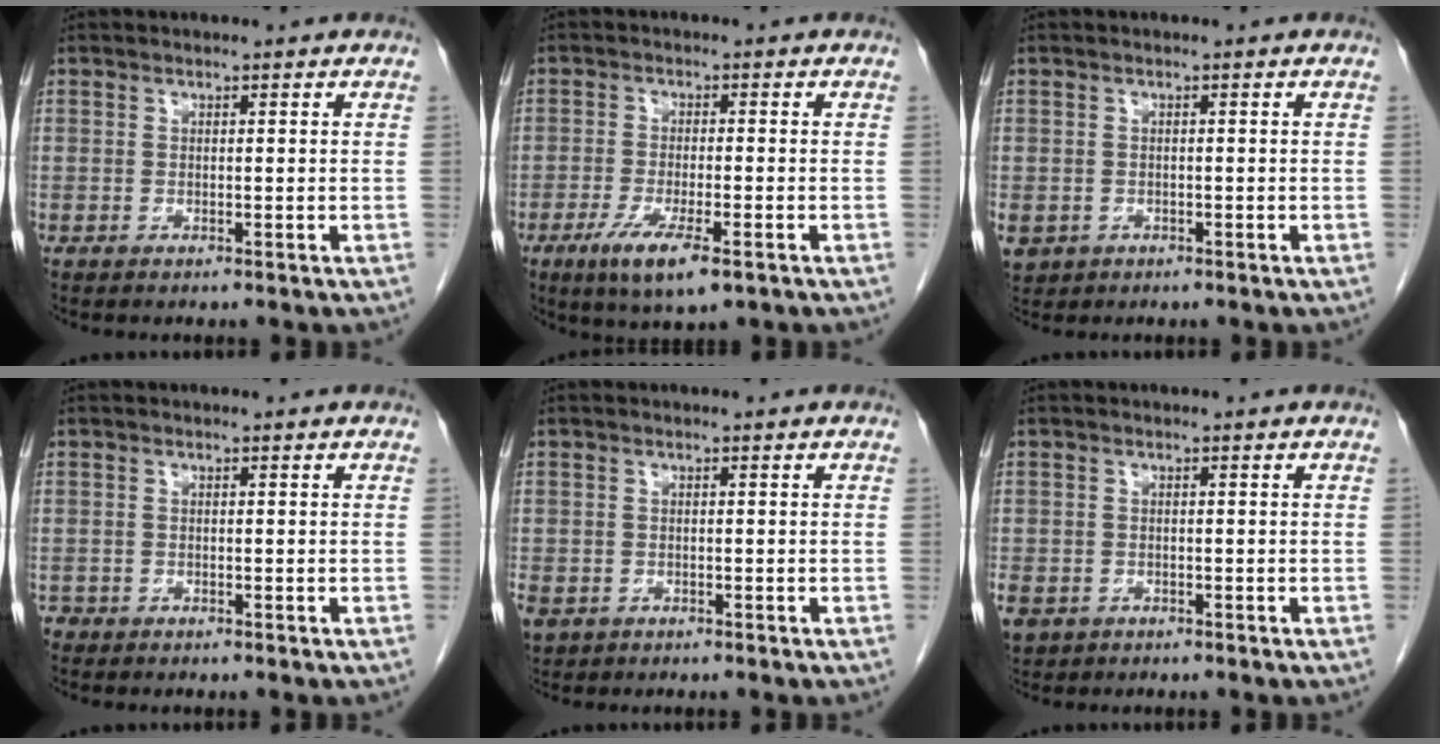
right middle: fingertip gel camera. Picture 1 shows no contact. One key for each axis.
{"total": 7.4, "fx": -4.0, "fy": 1.4, "fz": 6.0, "tx": -0.111, "ty": -0.018, "tz": -0.063}
{"total": 4.5, "fx": -2.0, "fy": 3.8, "fz": 1.3, "tx": -0.033, "ty": -0.002, "tz": -0.027}
{"total": 1.1, "fx": -0.8, "fy": 0.8, "fz": 0.1, "tx": -0.005, "ty": 0.002, "tz": -0.015}
{"total": 4.9, "fx": -2.6, "fy": 3.8, "fz": 1.8, "tx": -0.050, "ty": -0.005, "tz": -0.040}
{"total": 6.2, "fx": -3.2, "fy": 4.8, "fz": 2.2, "tx": -0.065, "ty": -0.006, "tz": -0.050}